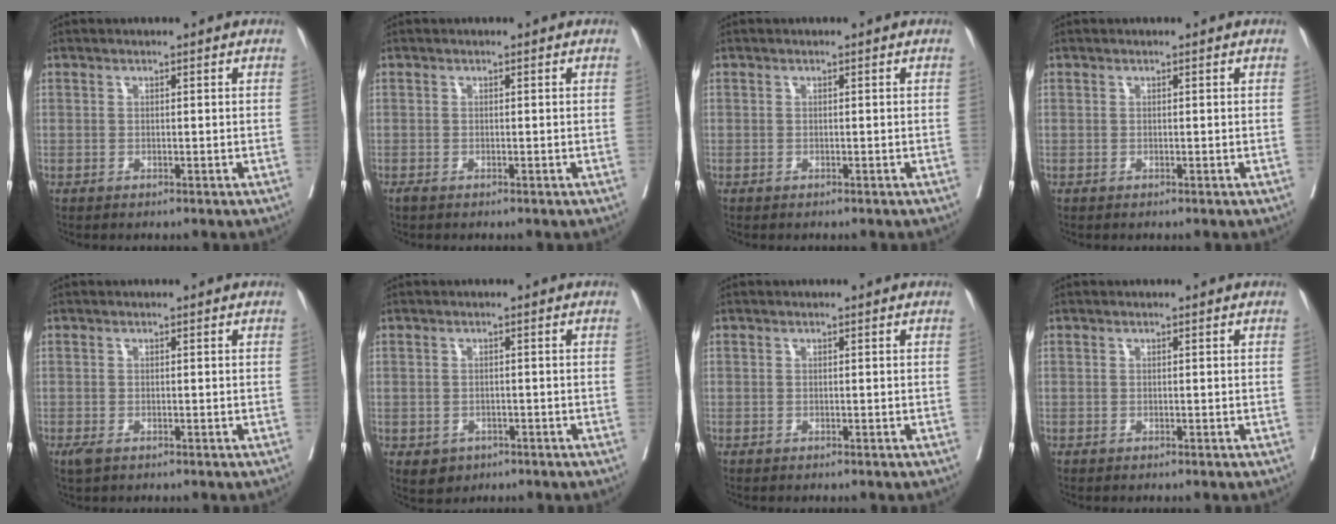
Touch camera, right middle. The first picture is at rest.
{"total": 0.5, "force": [-0.4, 0.0, 0.3], "torque": [-0.009, -0.004, -0.011]}
{"total": 0.0}
{"total": 0.0}
{"total": 1.8, "force": [-1.1, 0.8, 1.2], "torque": [-0.028, -0.006, -0.015]}
{"total": 3.1, "force": [-1.6, 2.5, 0.9], "torque": [-0.010, 0.002, -0.017]}
{"total": 0.0}
{"total": 0.0}